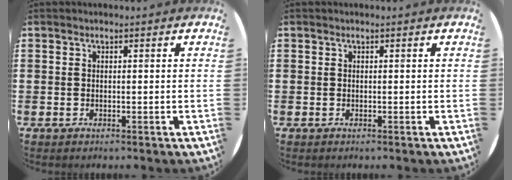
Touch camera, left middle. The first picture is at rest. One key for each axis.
{"total": 0.0}